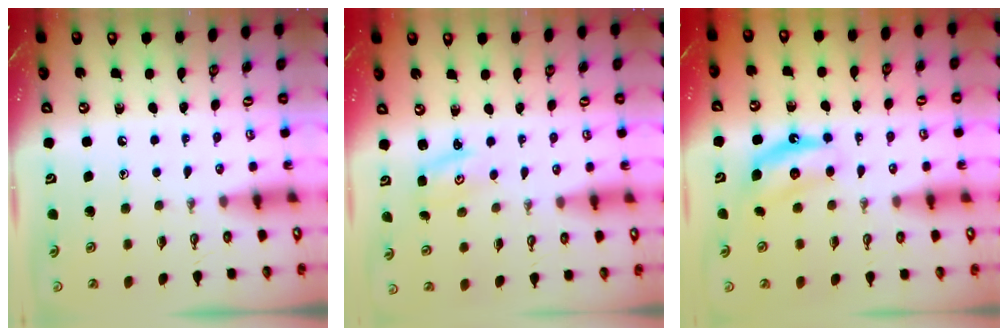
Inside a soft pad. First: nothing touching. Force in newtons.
{"total": 2.0, "press": 2.0, "slide": 0.2}
{"total": 6.0, "press": 6.0, "slide": 0.8}